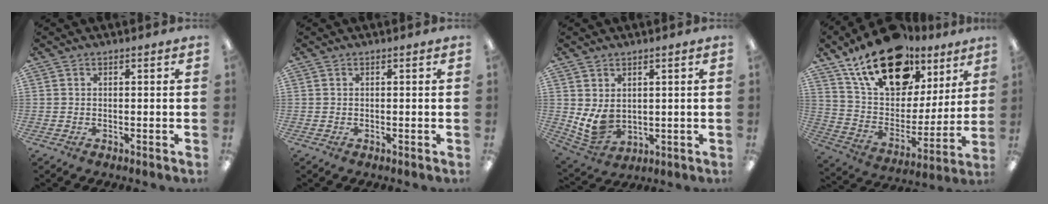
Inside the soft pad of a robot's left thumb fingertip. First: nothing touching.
{"total": 0.0}
{"total": 6.6, "force": [1.9, 4.9, 4.0], "torque": [-0.081, -0.013, 0.038]}
{"total": 21.9, "force": [14.8, 11.7, 11.2], "torque": [-0.189, -0.080, 0.266]}